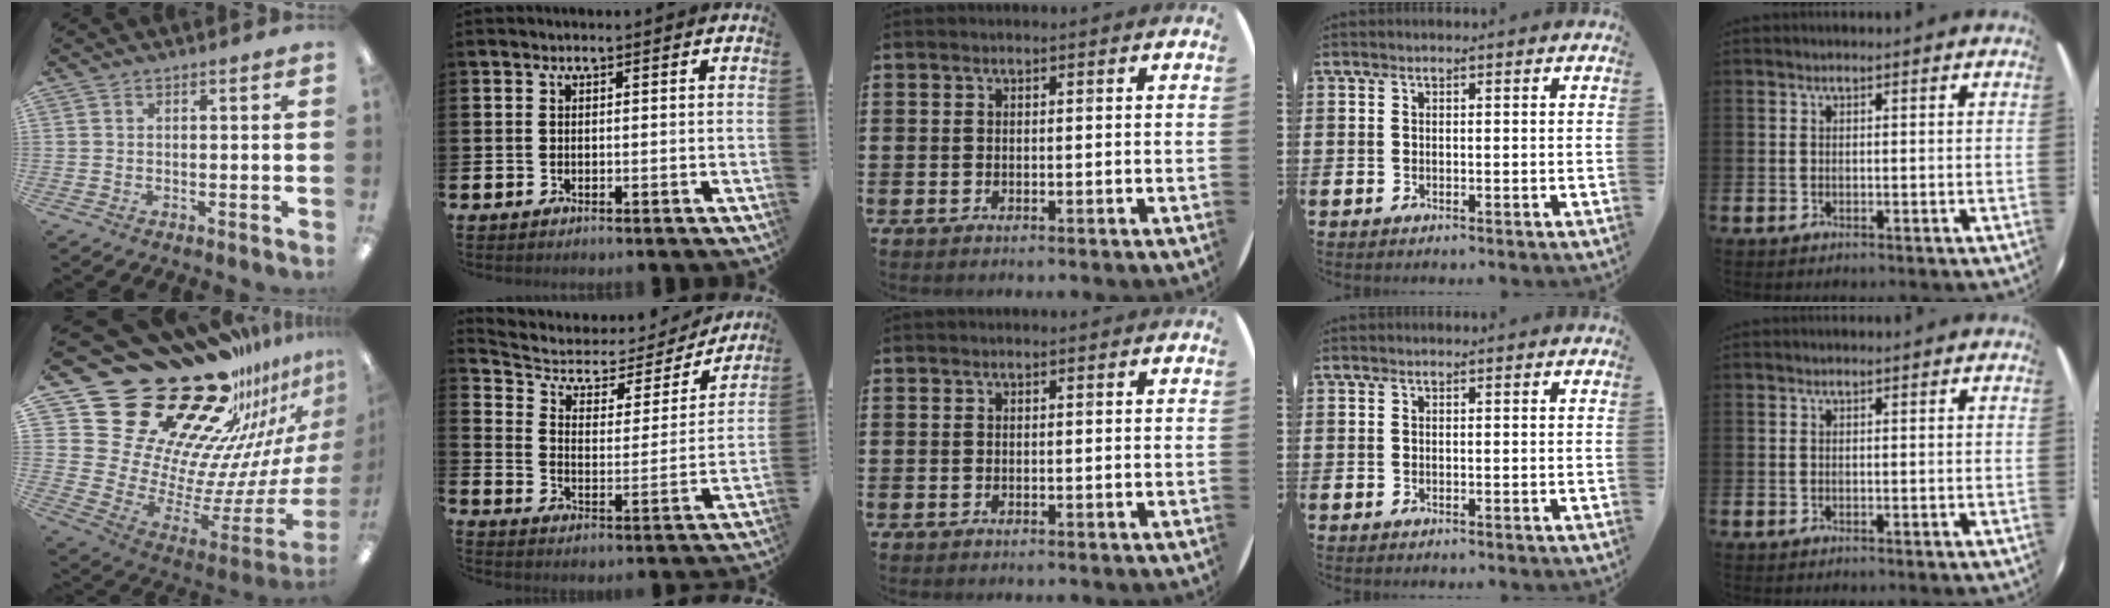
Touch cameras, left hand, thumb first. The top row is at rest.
{"thumb": {"total": 32.4, "force": [24.0, 16.1, 14.7], "torque": [-0.170, -0.246, 0.487]}, "index": {"total": 5.4, "force": [4.2, 2.8, 1.8], "torque": [-0.058, -0.035, 0.061]}}